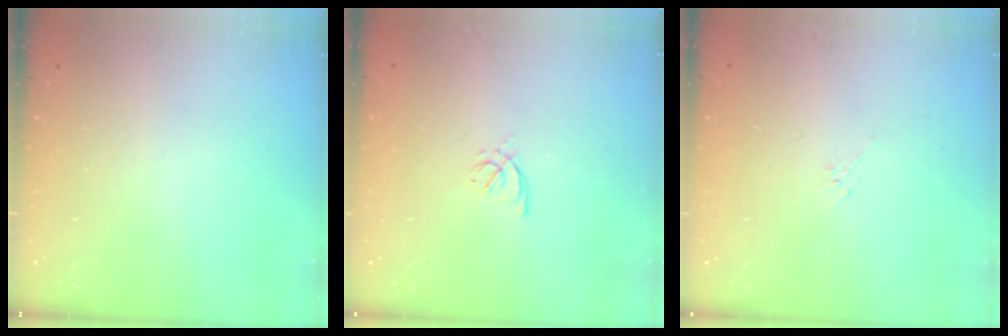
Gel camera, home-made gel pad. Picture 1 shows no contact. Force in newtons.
{"total": 2.4, "press": 2.3, "slide": 0.6}
{"total": 2.1, "press": 2.0, "slide": 0.6}